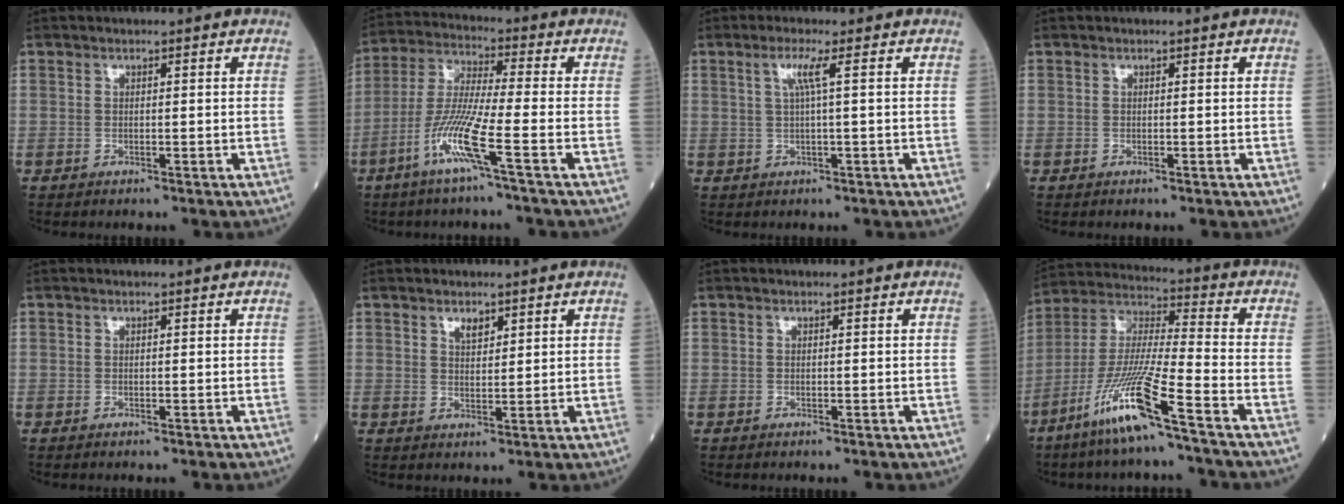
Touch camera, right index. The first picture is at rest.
{"total": 9.7, "force": [-4.5, -0.8, 8.5], "torque": [-0.178, -0.006, -0.096]}
{"total": 2.9, "force": [0.8, -0.7, 2.7], "torque": [-0.058, 0.005, 0.016]}
{"total": 0.0}
{"total": 0.0}
{"total": 2.3, "force": [1.5, 1.0, 1.3], "torque": [-0.023, -0.001, 0.029]}
{"total": 0.0}
{"total": 13.7, "force": [-7.9, -0.6, 11.3], "torque": [-0.235, -0.025, -0.158]}